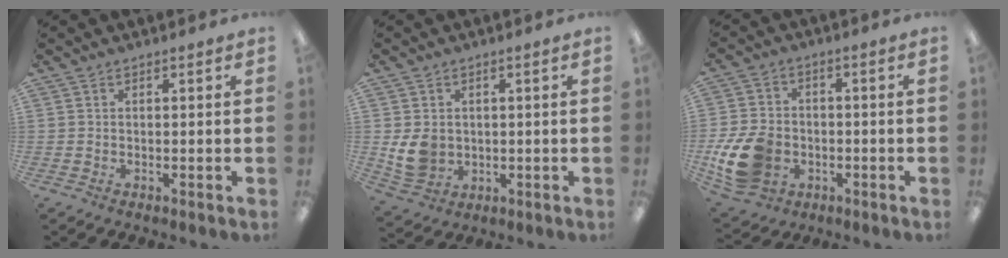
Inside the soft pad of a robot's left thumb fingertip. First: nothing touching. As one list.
[{"total": 6.5, "force": [0.4, 5.7, 3.1], "torque": [-0.067, 0.003, 0.010]}, {"total": 13.9, "force": [-4.0, 10.5, 8.2], "torque": [-0.184, 0.021, -0.070]}]